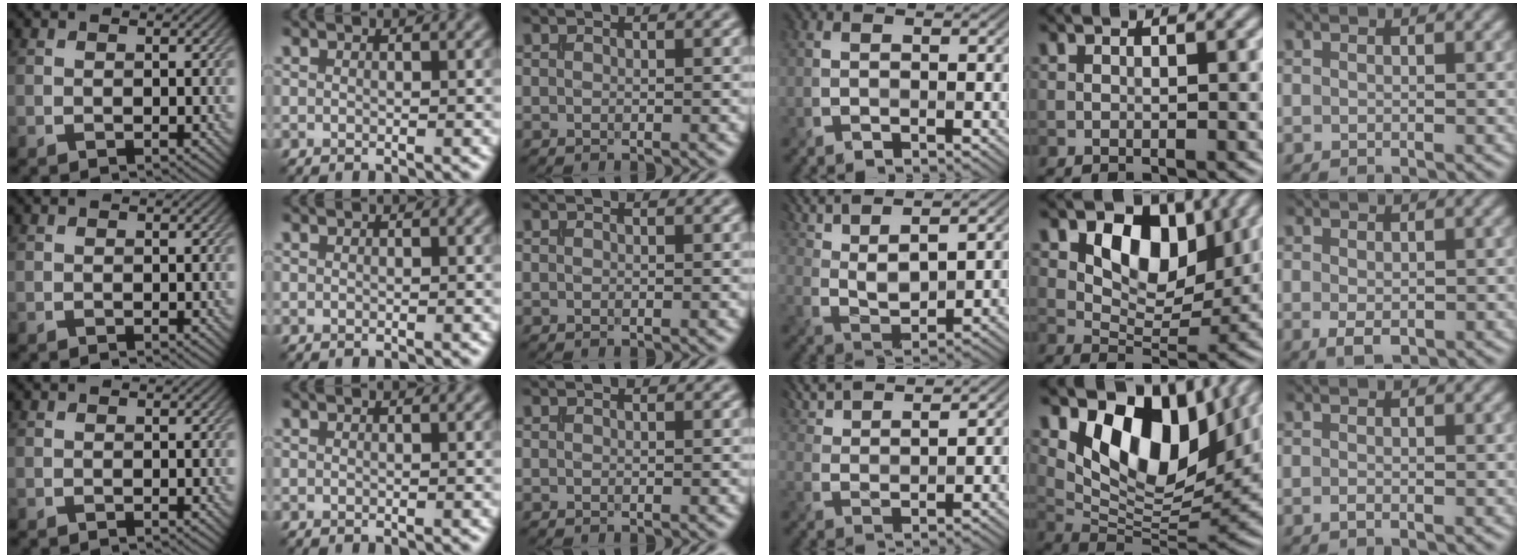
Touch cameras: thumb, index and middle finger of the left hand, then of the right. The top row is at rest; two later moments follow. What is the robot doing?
{"motion": "extract", "object": "file holder"}